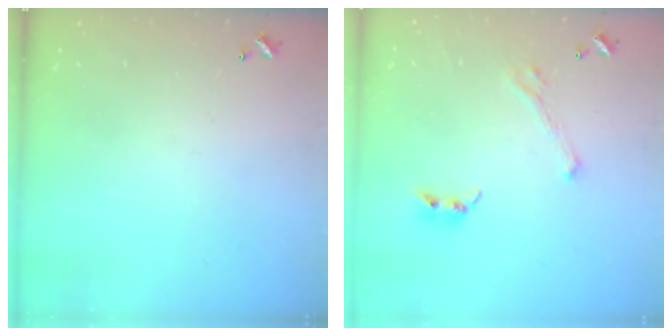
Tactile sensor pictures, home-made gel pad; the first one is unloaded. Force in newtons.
{"total": 3.7, "press": 3.5, "slide": 1.2}